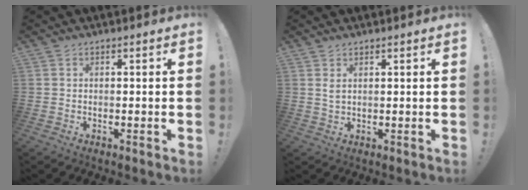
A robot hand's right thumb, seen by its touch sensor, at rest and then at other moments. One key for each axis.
{"total": 1.9, "fx": 1.0, "fy": 1.0, "fz": 1.2, "tx": -0.017, "ty": -0.002, "tz": 0.017}